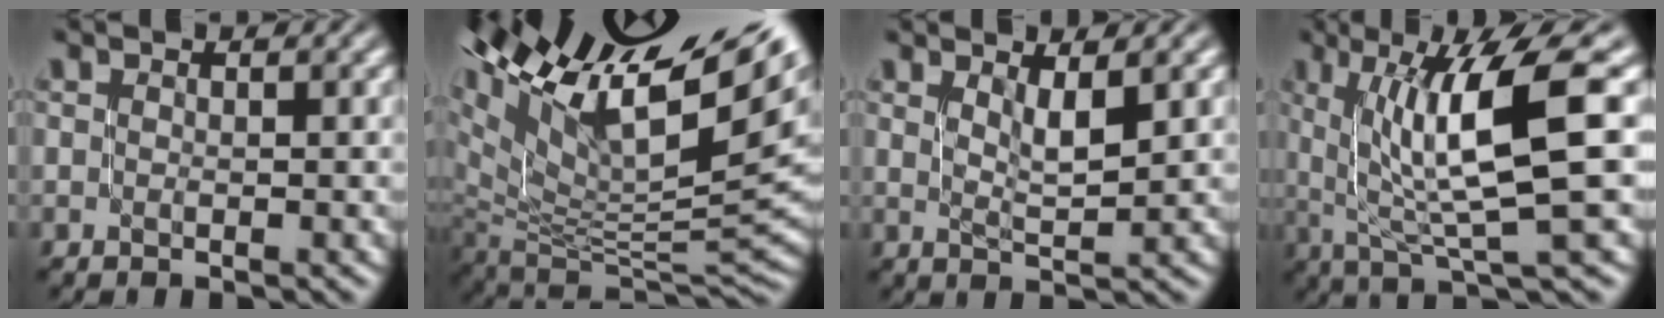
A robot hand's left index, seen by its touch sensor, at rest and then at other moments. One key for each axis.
{"total": 16.6, "fx": 9.3, "fy": 6.2, "fz": 12.2, "tx": -0.215, "ty": 0.021, "tz": 0.176}
{"total": 2.2, "fx": 1.1, "fy": 0.5, "fz": 1.9, "tx": -0.031, "ty": -0.007, "tz": 0.021}
{"total": 9.5, "fx": 1.8, "fy": 2.0, "fz": 9.1, "tx": -0.125, "ty": 0.000, "tz": 0.036}